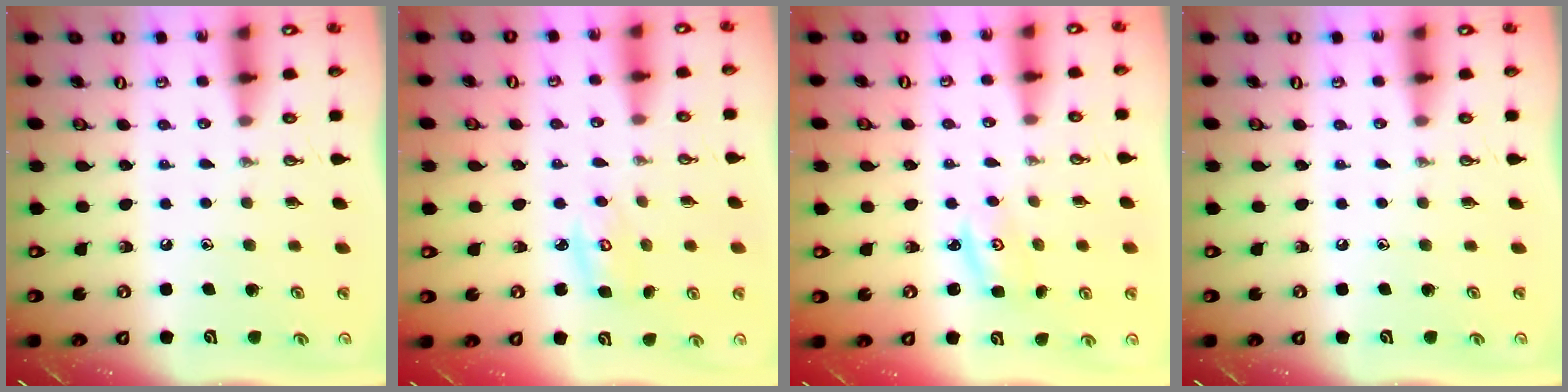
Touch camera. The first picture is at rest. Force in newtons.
{"total": 5.0, "press": 5.0, "slide": 0.4}
{"total": 2.3, "press": 2.3, "slide": 0.2}
{"total": 0.0}